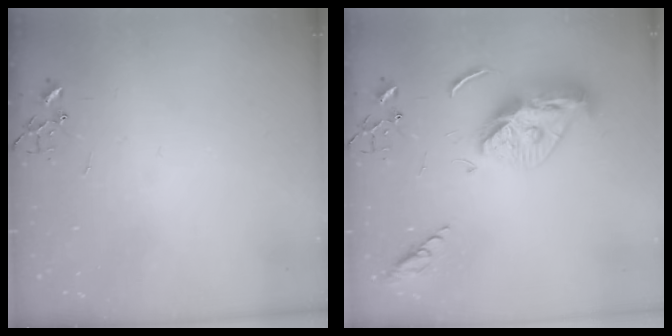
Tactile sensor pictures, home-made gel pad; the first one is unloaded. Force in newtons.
{"total": 13.9, "press": 13.9, "slide": 1.3}